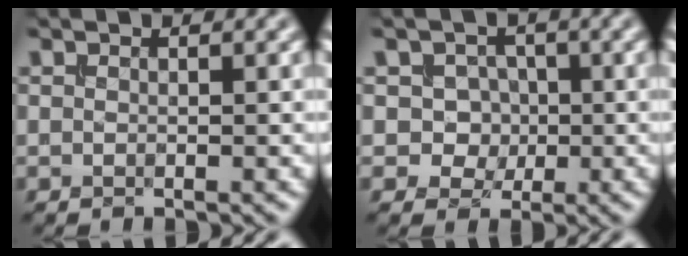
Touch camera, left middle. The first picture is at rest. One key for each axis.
{"total": 3.0, "fx": 0.0, "fy": 2.6, "fz": 1.4, "tx": -0.009, "ty": 0.005, "tz": -0.012}